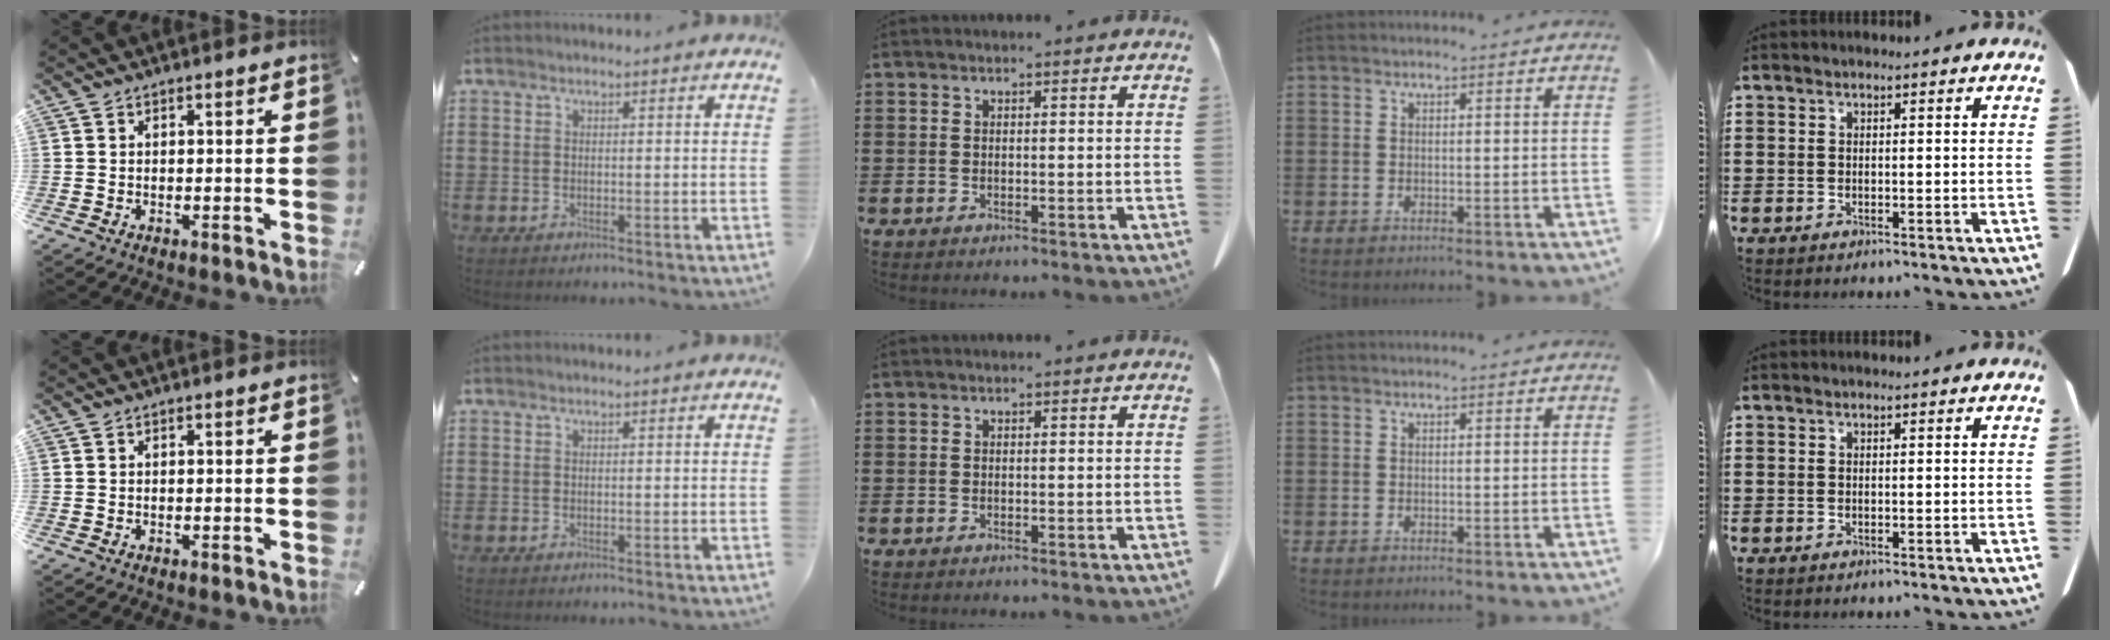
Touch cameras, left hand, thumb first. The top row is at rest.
{}